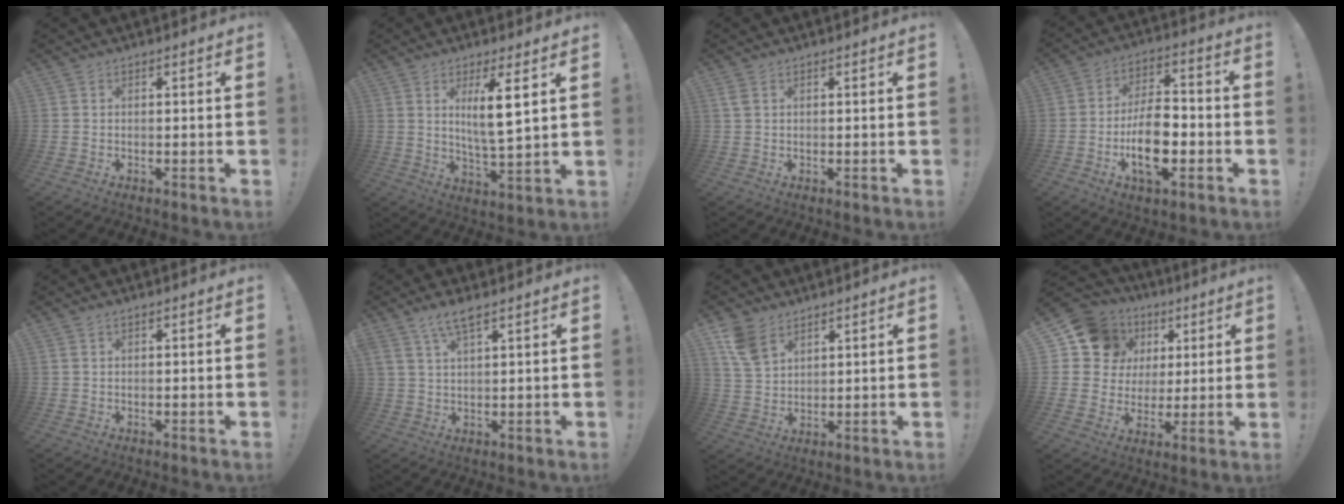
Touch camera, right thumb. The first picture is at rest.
{"total": 9.1, "force": [3.3, 1.1, 8.5], "torque": [-0.144, -0.020, 0.047]}
{"total": 2.0, "force": [1.0, 0.9, 1.5], "torque": [-0.030, 0.002, 0.020]}
{"total": 14.6, "force": [-4.4, 7.5, 11.8], "torque": [-0.220, 0.016, -0.077]}
{"total": 0.7, "force": [0.5, 0.1, 0.5], "torque": [-0.010, 0.001, 0.010]}
{"total": 5.6, "force": [4.0, 1.2, 3.8], "torque": [-0.072, -0.014, 0.073]}
{"total": 8.5, "force": [5.8, 5.0, 3.8], "torque": [-0.065, -0.025, 0.116]}
{"total": 14.0, "force": [6.2, 11.8, 4.5], "torque": [-0.070, -0.030, 0.135]}